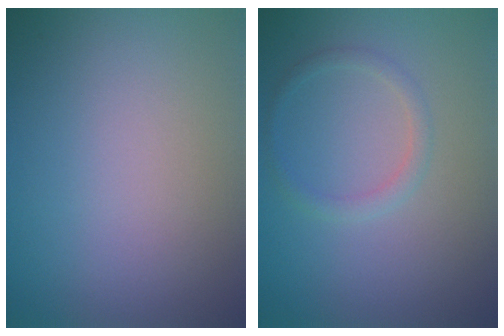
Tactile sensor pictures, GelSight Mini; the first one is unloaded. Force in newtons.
{"total": 1.4, "press": 1.4, "slide": 0.1}